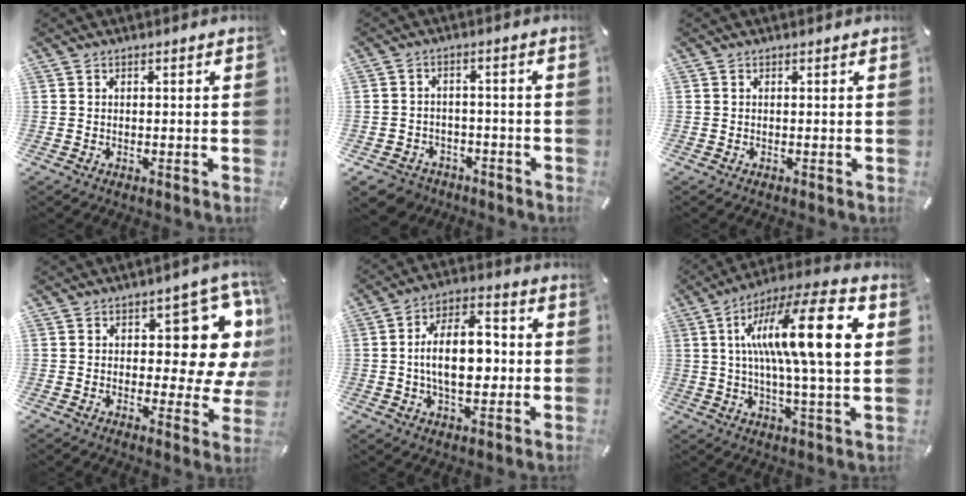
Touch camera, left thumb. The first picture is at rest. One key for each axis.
{"total": 5.2, "fx": -3.5, "fy": 3.6, "fz": 1.1, "tx": -0.035, "ty": 0.014, "tz": -0.071}
{"total": 0.0}
{"total": 14.4, "fx": 6.1, "fy": 7.0, "fz": 11.0, "tx": -0.113, "ty": -0.065, "tz": 0.099}
{"total": 13.8, "fx": -0.7, "fy": 8.3, "fz": 11.0, "tx": -0.187, "ty": 0.006, "tz": -0.016}
{"total": 20.4, "fx": 4.6, "fy": 3.9, "fz": 19.5, "tx": -0.356, "ty": -0.014, "tz": 0.049}